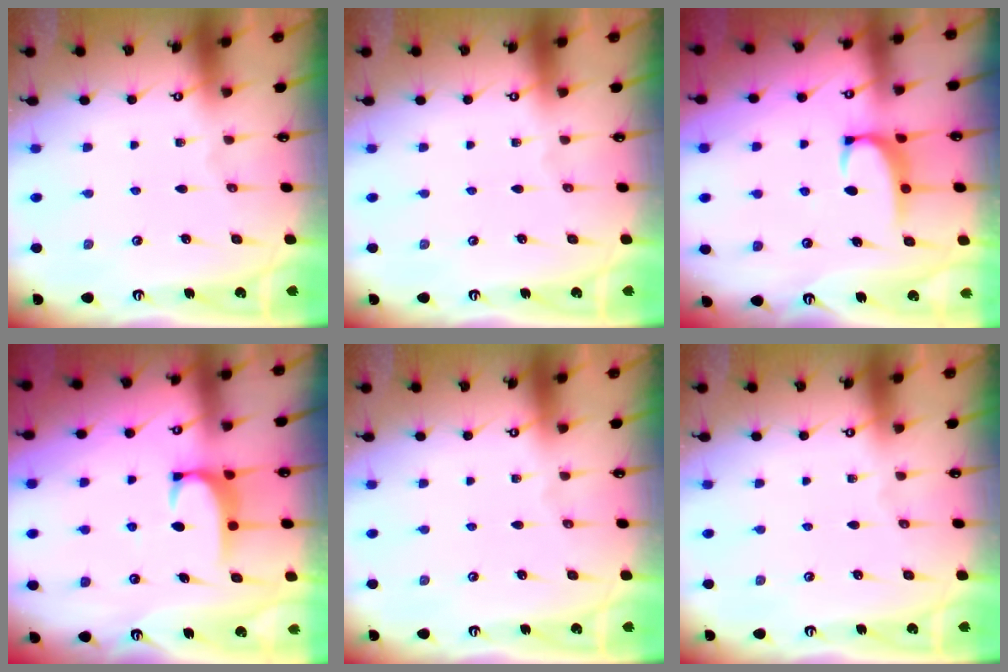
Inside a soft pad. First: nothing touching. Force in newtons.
{"total": 0.0}
{"total": 2.3, "press": 2.2, "slide": 0.6}
{"total": 1.8, "press": 1.7, "slide": 0.6}
{"total": 0.0}
{"total": 0.0}